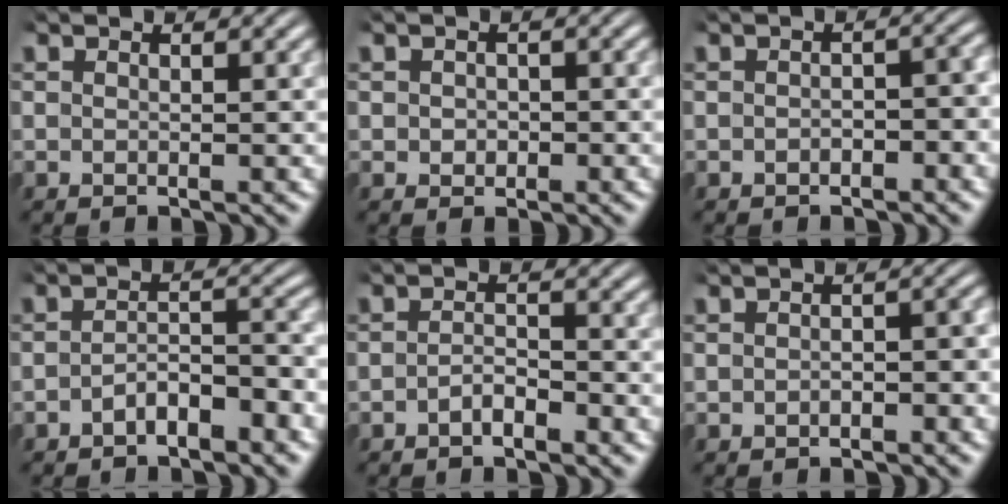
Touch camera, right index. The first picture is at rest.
{"total": 1.1, "force": [-0.3, 1.0, 0.4], "torque": [-0.007, -0.006, -0.002]}
{"total": 1.5, "force": [-1.1, 0.5, 0.8], "torque": [-0.006, -0.001, -0.019]}
{"total": 3.3, "force": [-2.8, 1.0, 1.5], "torque": [-0.014, -0.007, -0.046]}
{"total": 2.0, "force": [-1.6, 0.8, 0.8], "torque": [-0.010, -0.006, -0.030]}
{"total": 1.4, "force": [-1.1, 0.4, 0.8], "torque": [-0.008, 0.000, -0.019]}